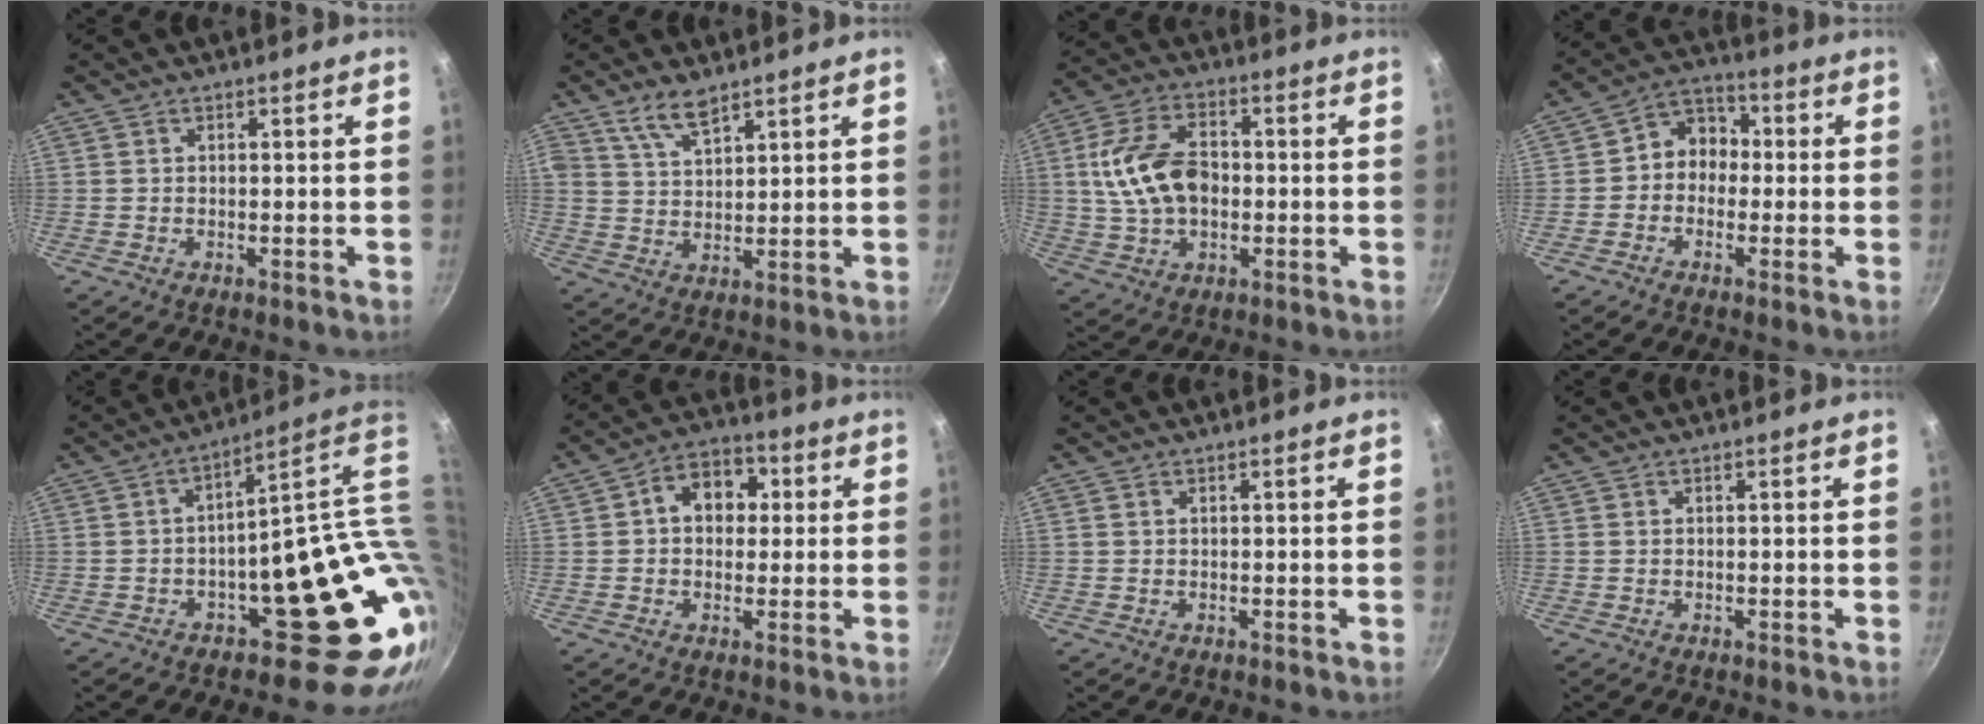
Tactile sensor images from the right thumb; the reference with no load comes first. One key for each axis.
{"total": 5.8, "fx": 4.2, "fy": 2.2, "fz": 3.3, "tx": -0.057, "ty": -0.022, "tz": 0.086}
{"total": 13.7, "fx": 0.2, "fy": 9.0, "fz": 10.3, "tx": -0.178, "ty": 0.021, "tz": -0.001}
{"total": 7.1, "fx": -0.5, "fy": 6.1, "fz": 3.7, "tx": -0.016, "ty": 0.027, "tz": -0.029}
{"total": 22.7, "fx": 1.8, "fy": 11.8, "fz": 19.3, "tx": -0.176, "ty": -0.004, "tz": 0.051}
{"total": 9.0, "fx": 1.5, "fy": 6.9, "fz": 5.6, "tx": -0.039, "ty": 0.016, "tz": 0.009}
{"total": 0.0}
{"total": 0.0}